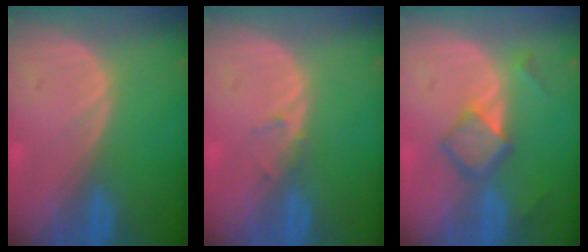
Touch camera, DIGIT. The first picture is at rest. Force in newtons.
{"total": 1.1, "press": 0.8, "slide": 0.7}
{"total": 5.5, "press": 4.8, "slide": 2.8}